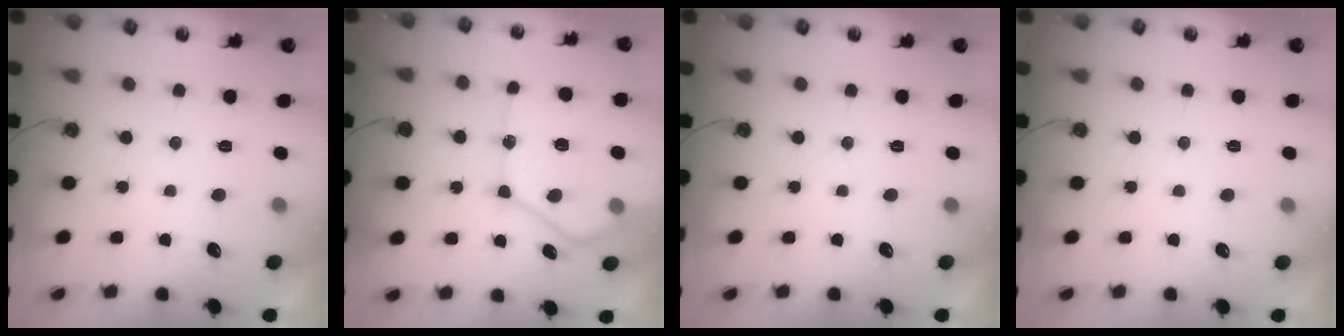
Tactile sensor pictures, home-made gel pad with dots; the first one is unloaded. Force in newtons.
{"total": 19.2, "press": 19.1, "slide": 2.2}
{"total": 0.0}
{"total": 2.8, "press": 2.8, "slide": 0.3}